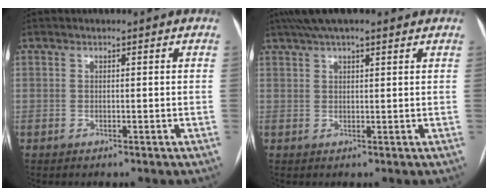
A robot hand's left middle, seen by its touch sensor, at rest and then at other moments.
{"total": 7.5, "force": [5.7, 1.5, 4.6], "torque": [-0.077, 0.044, 0.093]}